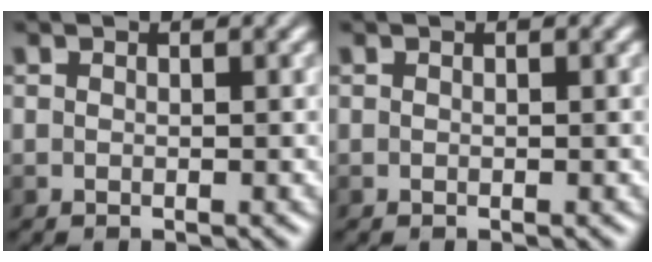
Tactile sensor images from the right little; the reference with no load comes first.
{"total": 0.0}